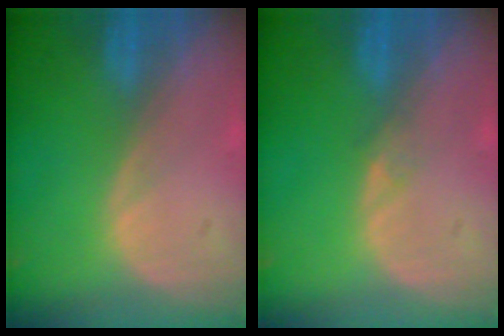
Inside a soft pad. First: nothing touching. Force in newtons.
{"total": 0.8, "press": 0.8, "slide": 0.0}